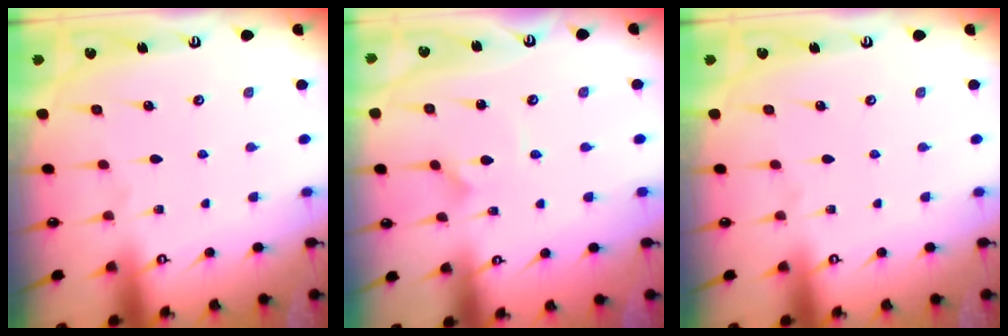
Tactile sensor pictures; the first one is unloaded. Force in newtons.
{"total": 1.1, "press": 1.1, "slide": 0.1}
{"total": 0.0}